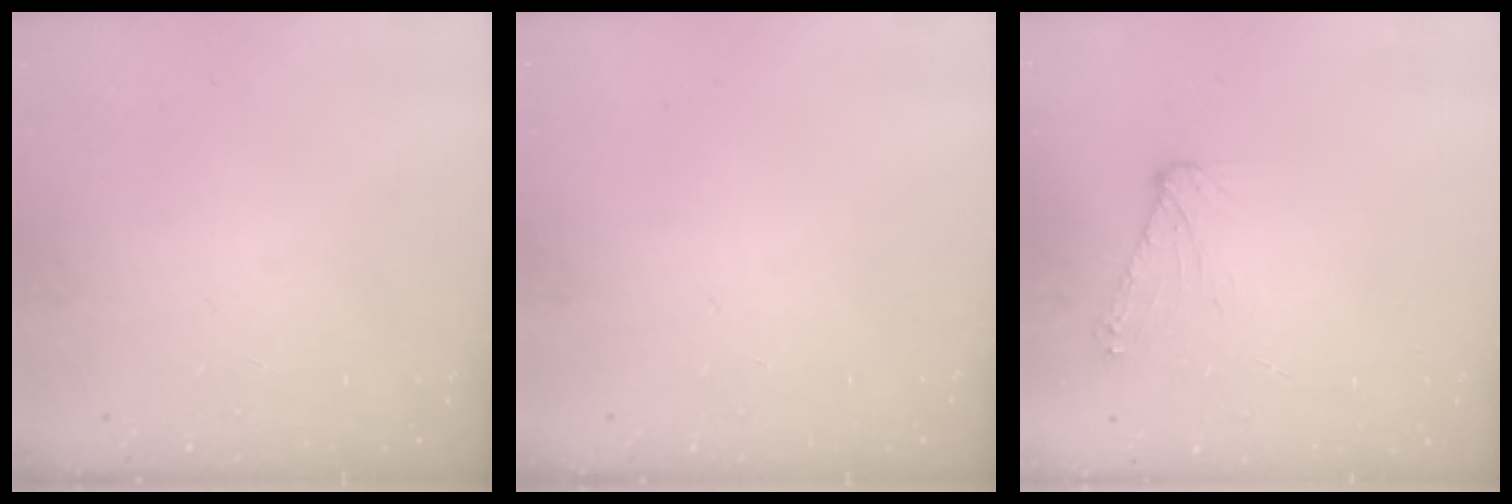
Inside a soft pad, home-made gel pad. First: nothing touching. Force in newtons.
{"total": 0.0}
{"total": 6.7, "press": 6.6, "slide": 1.1}